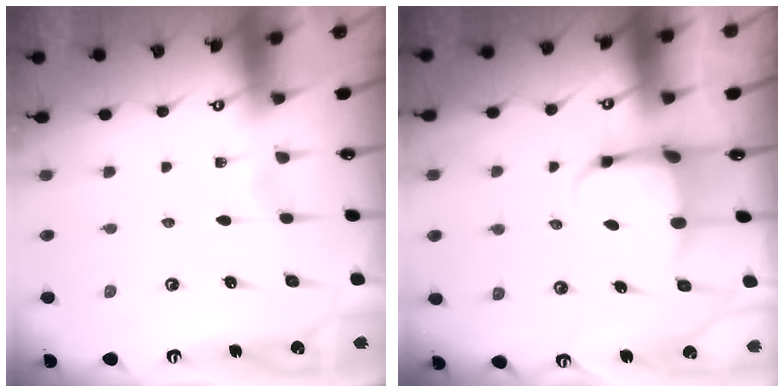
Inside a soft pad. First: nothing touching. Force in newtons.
{"total": 3.9, "press": 3.7, "slide": 1.1}